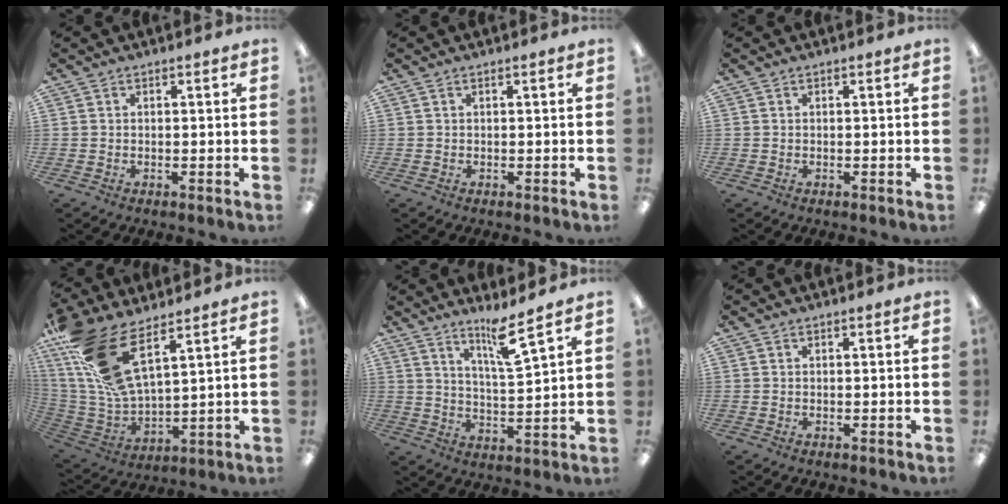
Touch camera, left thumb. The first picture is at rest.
{"total": 0.0}
{"total": 0.0}
{"total": 18.7, "force": [10.7, 7.5, 13.4], "torque": [-0.307, -0.052, 0.190]}
{"total": 8.3, "force": [6.1, 0.7, 5.6], "torque": [-0.095, -0.038, 0.099]}
{"total": 0.0}